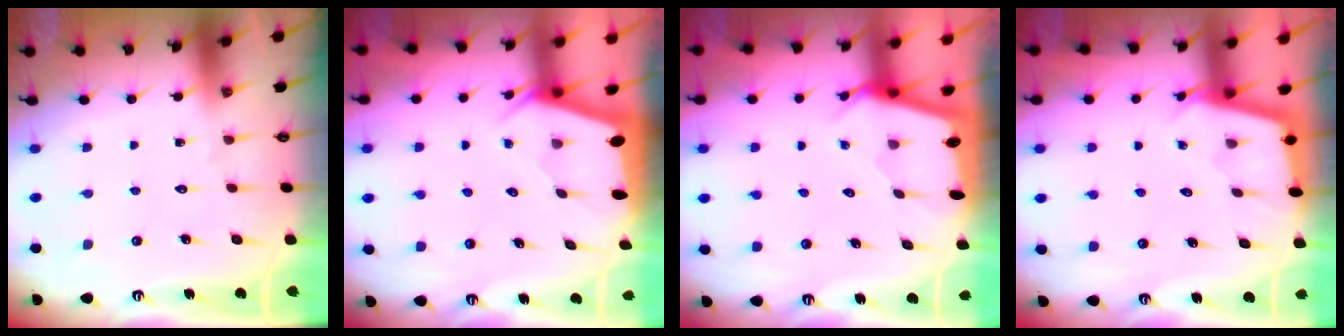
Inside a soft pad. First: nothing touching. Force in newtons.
{"total": 1.9, "press": 1.9, "slide": 0.3}
{"total": 2.1, "press": 2.1, "slide": 0.1}
{"total": 2.3, "press": 2.3, "slide": 0.2}